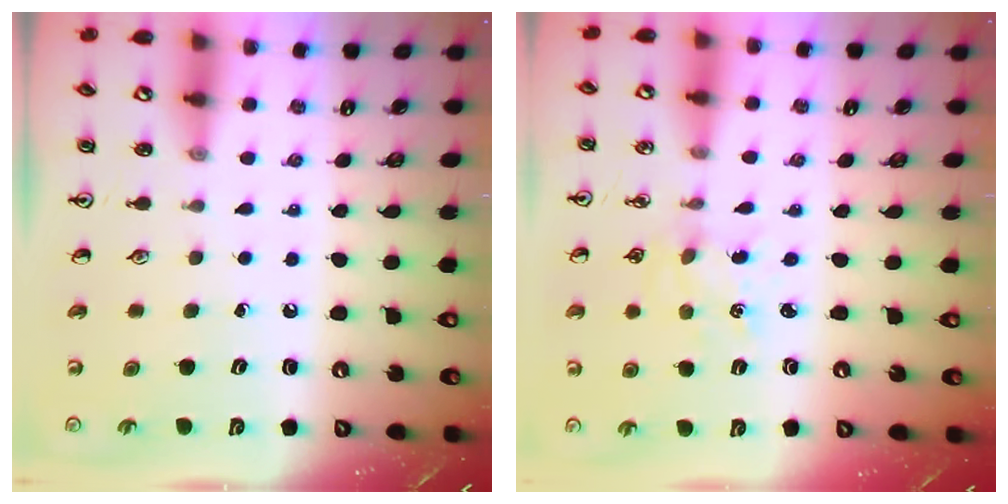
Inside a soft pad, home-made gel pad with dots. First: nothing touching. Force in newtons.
{"total": 2.2, "press": 2.2, "slide": 0.3}